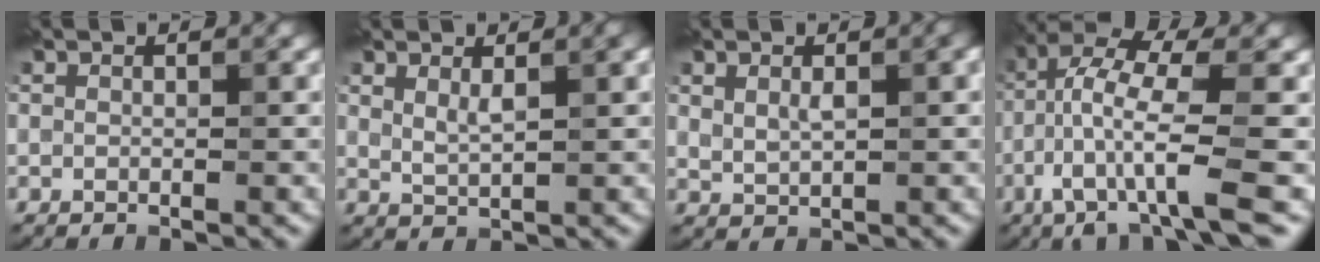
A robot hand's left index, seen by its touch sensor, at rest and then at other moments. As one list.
[{"total": 2.0, "force": [1.6, 0.5, 1.2], "torque": [-0.024, 0.008, 0.025]}, {"total": 1.7, "force": [1.3, 0.6, 1.0], "torque": [-0.028, 0.007, 0.026]}, {"total": 8.0, "force": [-2.3, 2.1, 7.3], "torque": [-0.141, 0.024, -0.043]}]